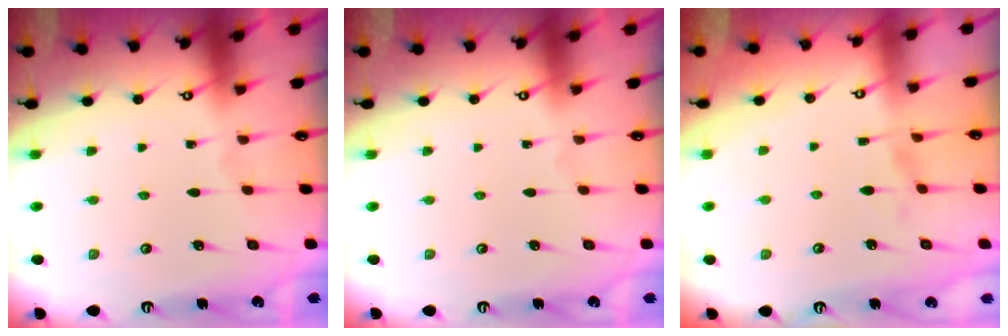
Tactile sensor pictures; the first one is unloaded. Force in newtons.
{"total": 0.0}
{"total": 2.1, "press": 1.9, "slide": 0.9}